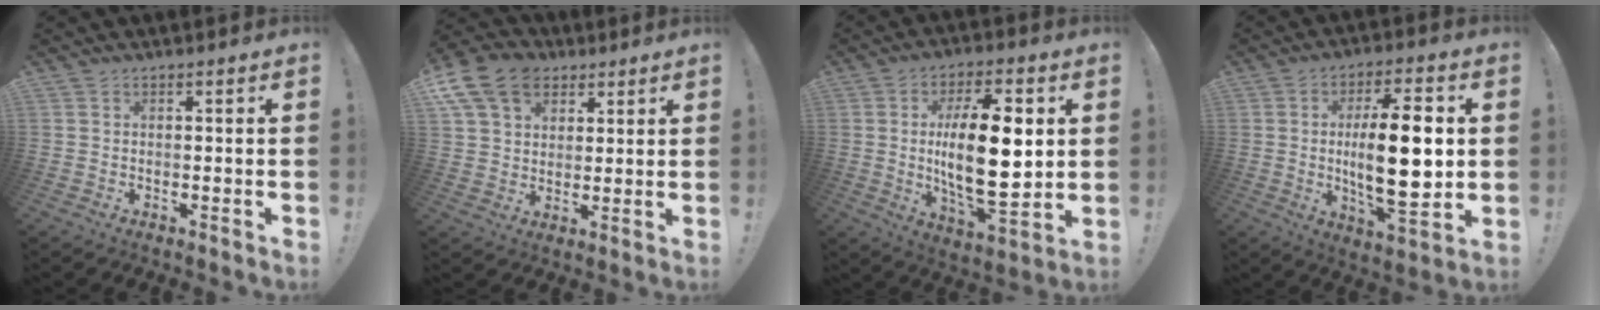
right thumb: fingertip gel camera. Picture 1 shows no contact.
{"total": 15.0, "force": [7.0, 11.0, 7.4], "torque": [-0.125, -0.027, 0.138]}
{"total": 20.3, "force": [2.3, 8.3, 18.4], "torque": [-0.318, -0.010, 0.030]}
{"total": 18.5, "force": [1.0, 6.3, 17.4], "torque": [-0.289, -0.013, 0.004]}